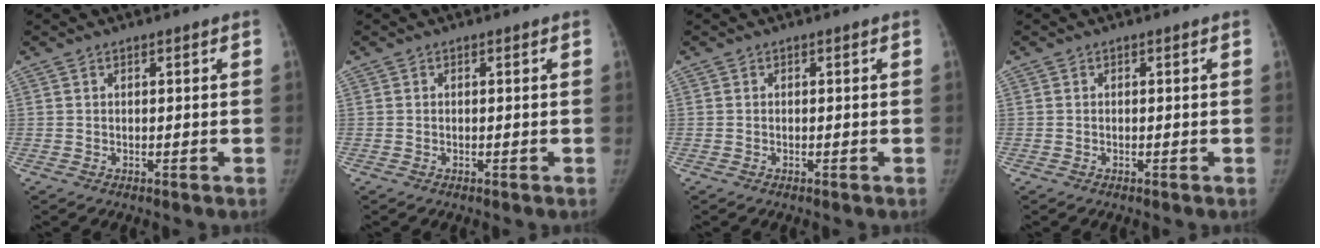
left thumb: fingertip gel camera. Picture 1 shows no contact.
{"total": 0.0}
{"total": 0.0}
{"total": 0.0}